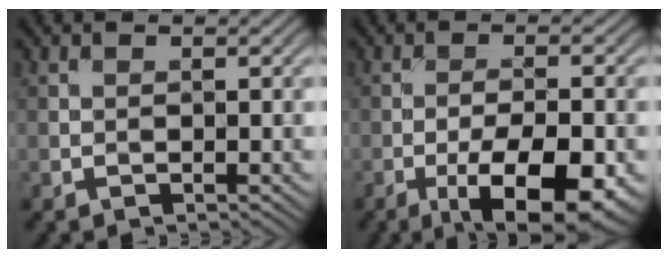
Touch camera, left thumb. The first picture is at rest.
{"total": 11.1, "force": [-5.2, 3.7, 9.1], "torque": [-0.148, -0.005, -0.075]}